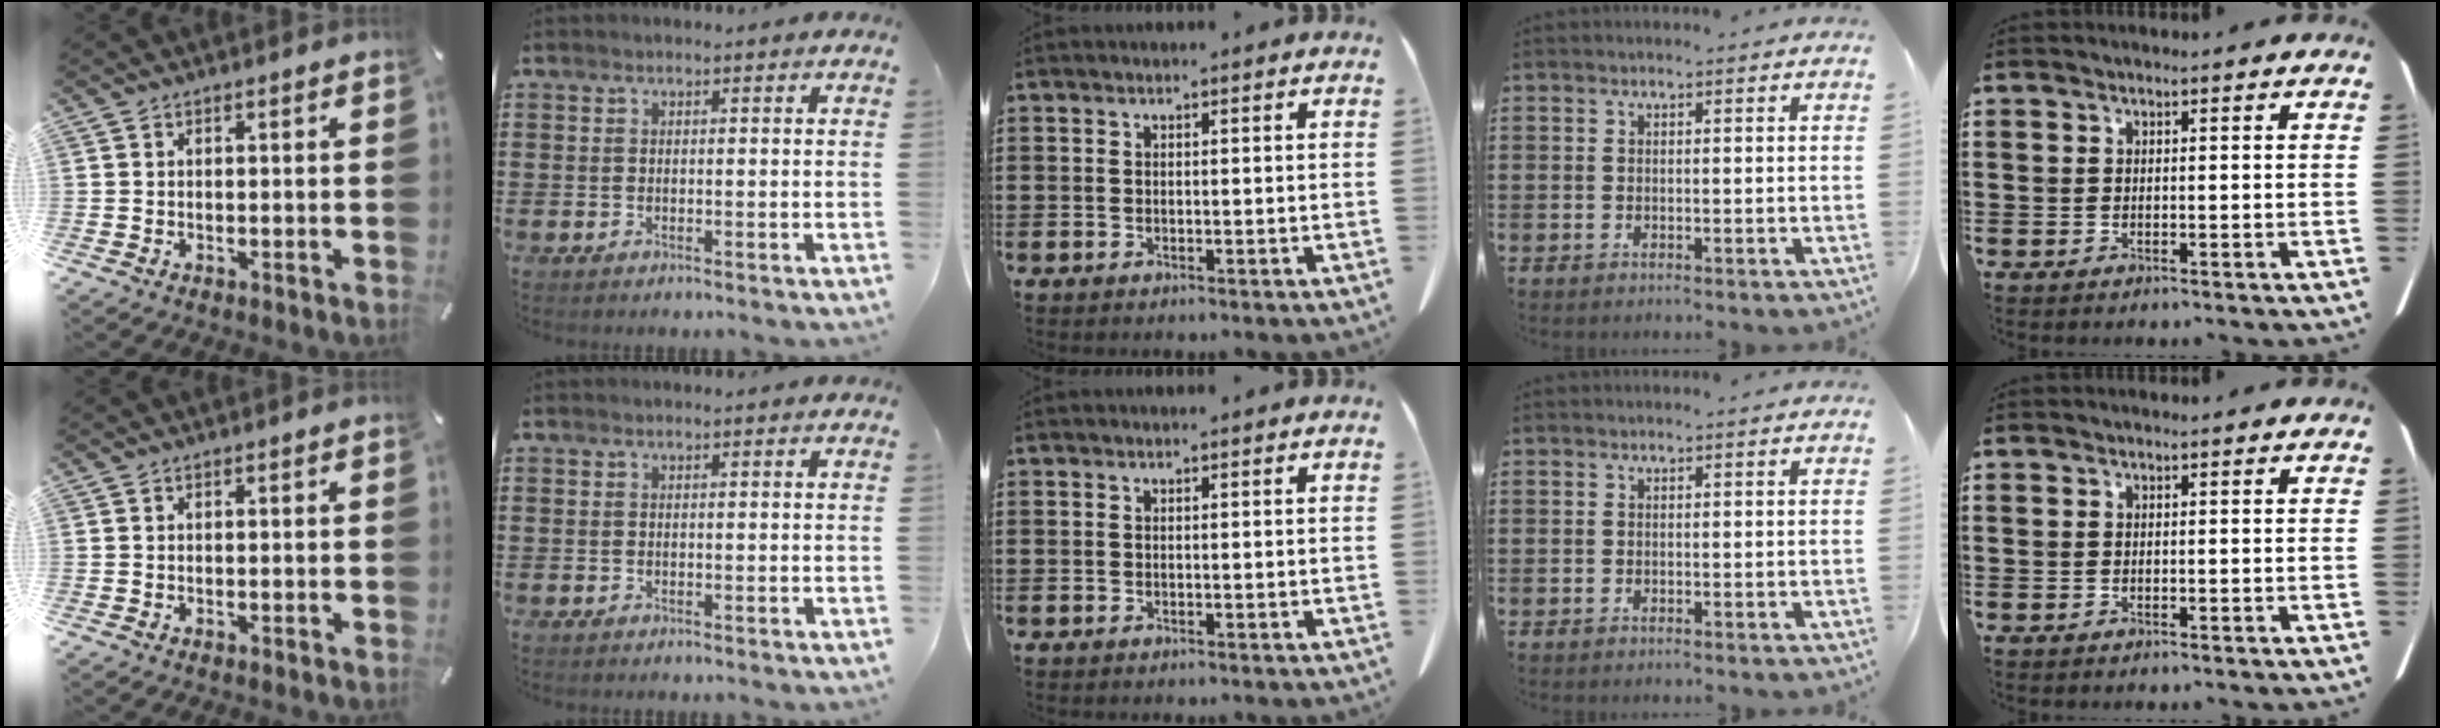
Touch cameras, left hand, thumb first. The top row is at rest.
{}